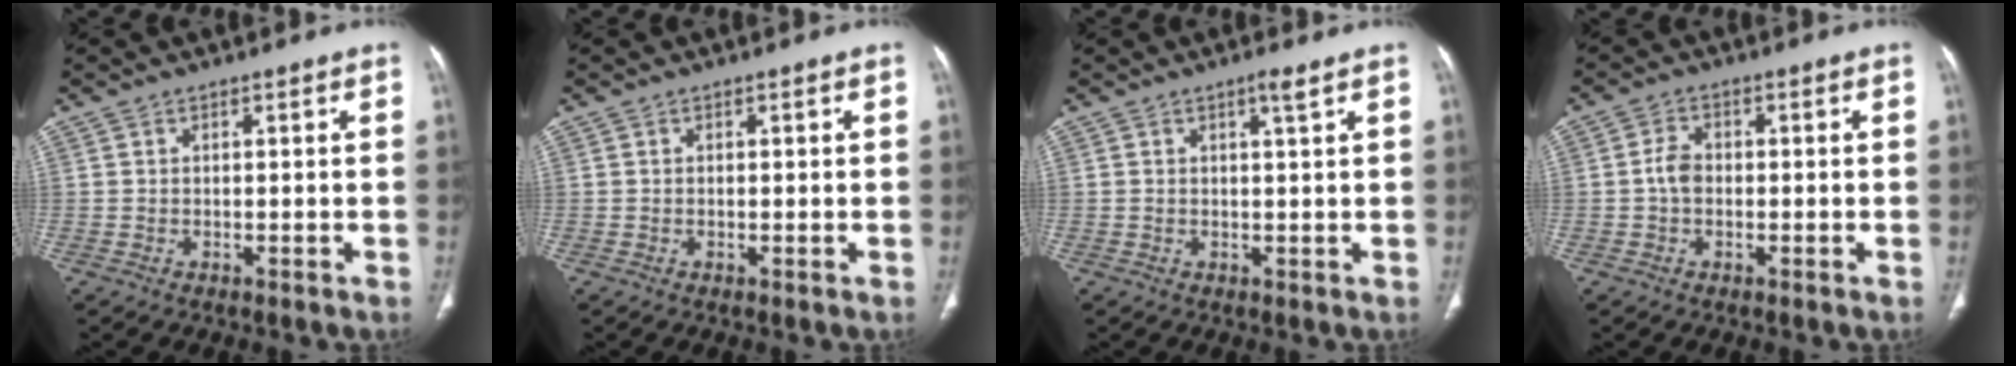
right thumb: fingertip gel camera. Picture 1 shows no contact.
{"total": 0.0}
{"total": 1.7, "force": [1.0, -0.1, 1.3], "torque": [-0.020, -0.005, 0.019]}
{"total": 3.2, "force": [-0.4, 2.3, 2.2], "torque": [-0.035, 0.008, -0.013]}